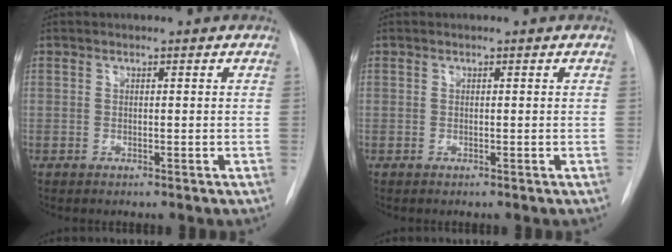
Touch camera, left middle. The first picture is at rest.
{"total": 0.0}